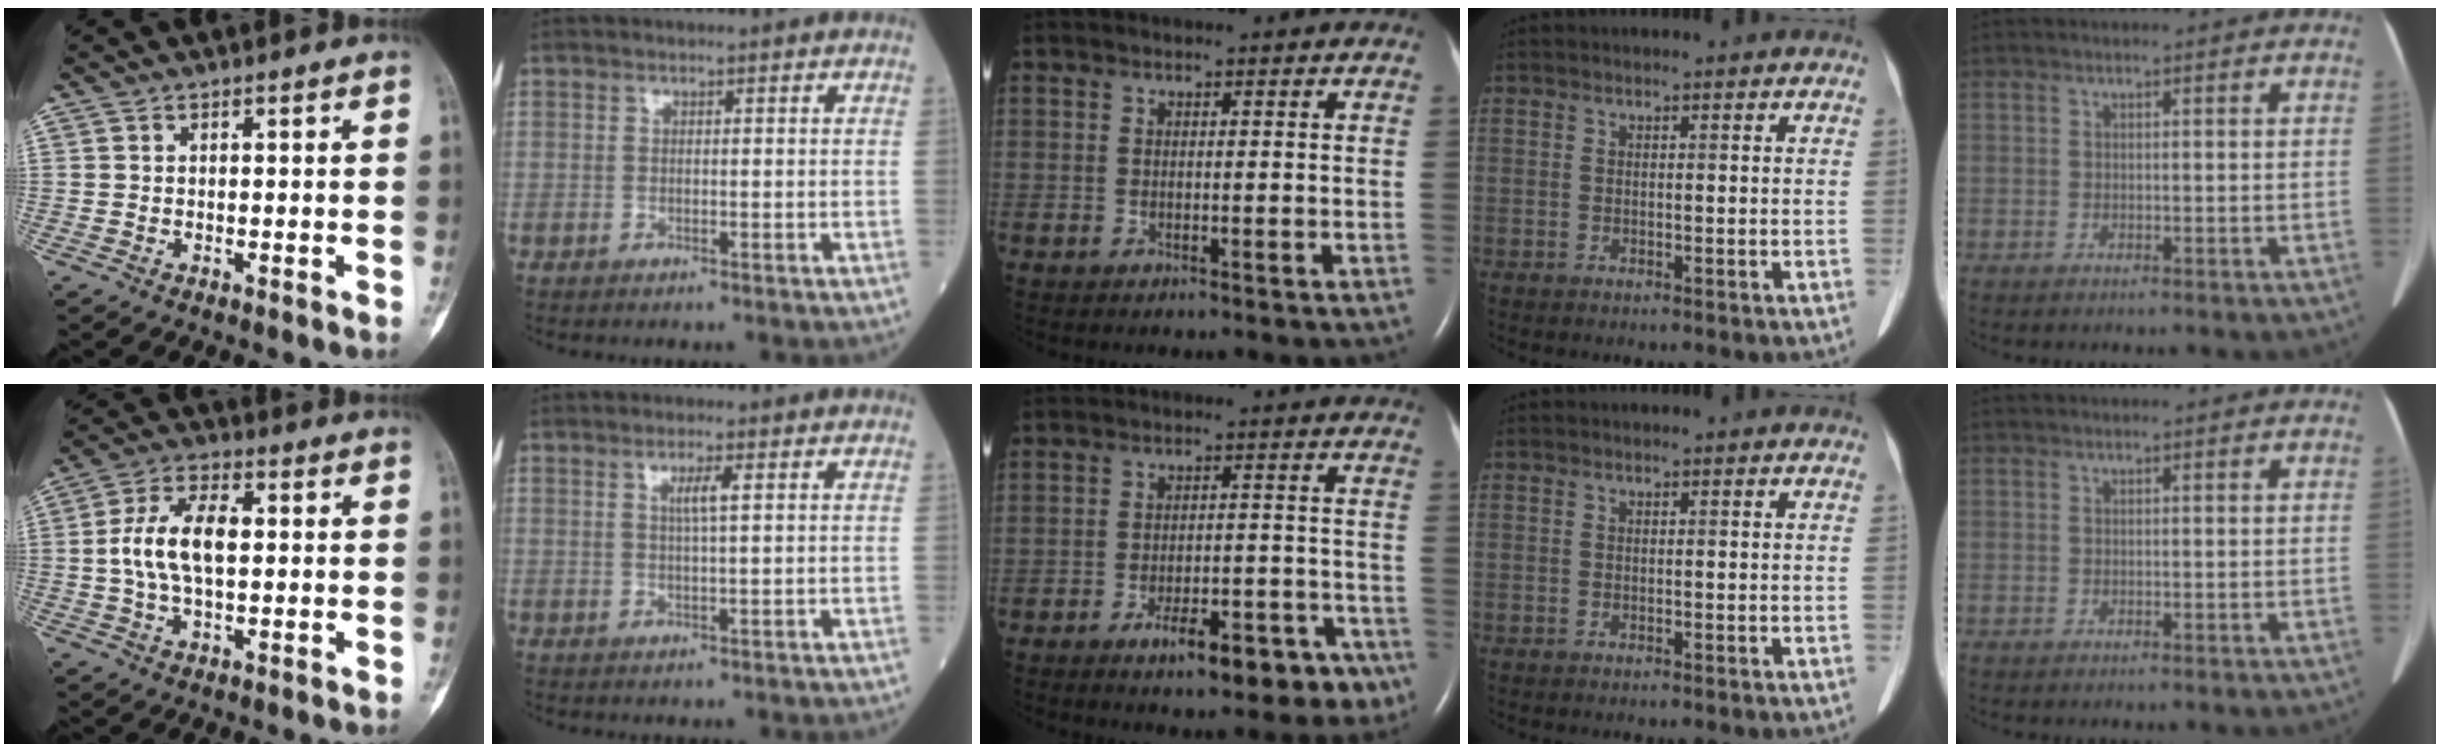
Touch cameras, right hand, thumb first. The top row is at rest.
{"thumb": {"total": 10.8, "force": [0.6, 5.5, 9.2], "torque": [-0.184, 0.016, 0.009]}, "index": {"total": 2.6, "force": [0.9, -0.1, 2.4], "torque": [-0.047, -0.001, 0.015]}, "middle": {"total": 10.6, "force": [-6.8, 3.6, 7.3], "torque": [-0.085, 0.016, -0.093]}}